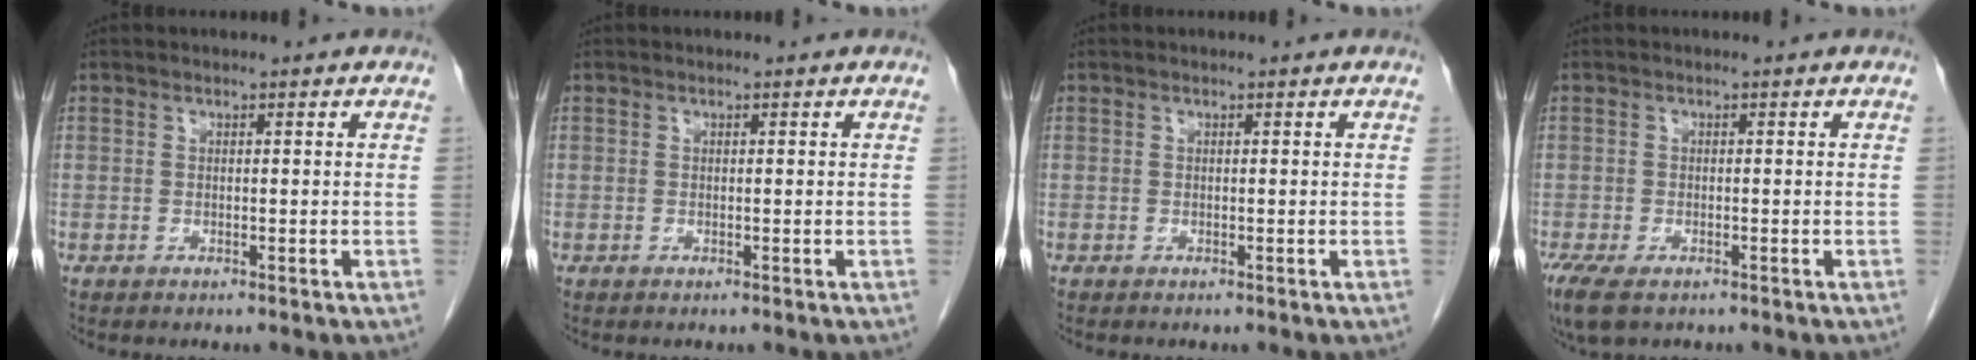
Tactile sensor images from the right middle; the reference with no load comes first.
{"total": 0.0}
{"total": 0.0}
{"total": 6.7, "force": [-4.3, 3.0, 4.1], "torque": [-0.089, -0.018, -0.071]}